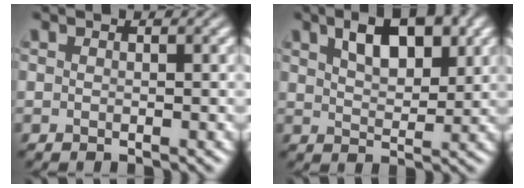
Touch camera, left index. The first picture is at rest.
{"total": 5.5, "force": [2.7, 2.6, 4.1], "torque": [-0.067, 0.005, 0.045]}